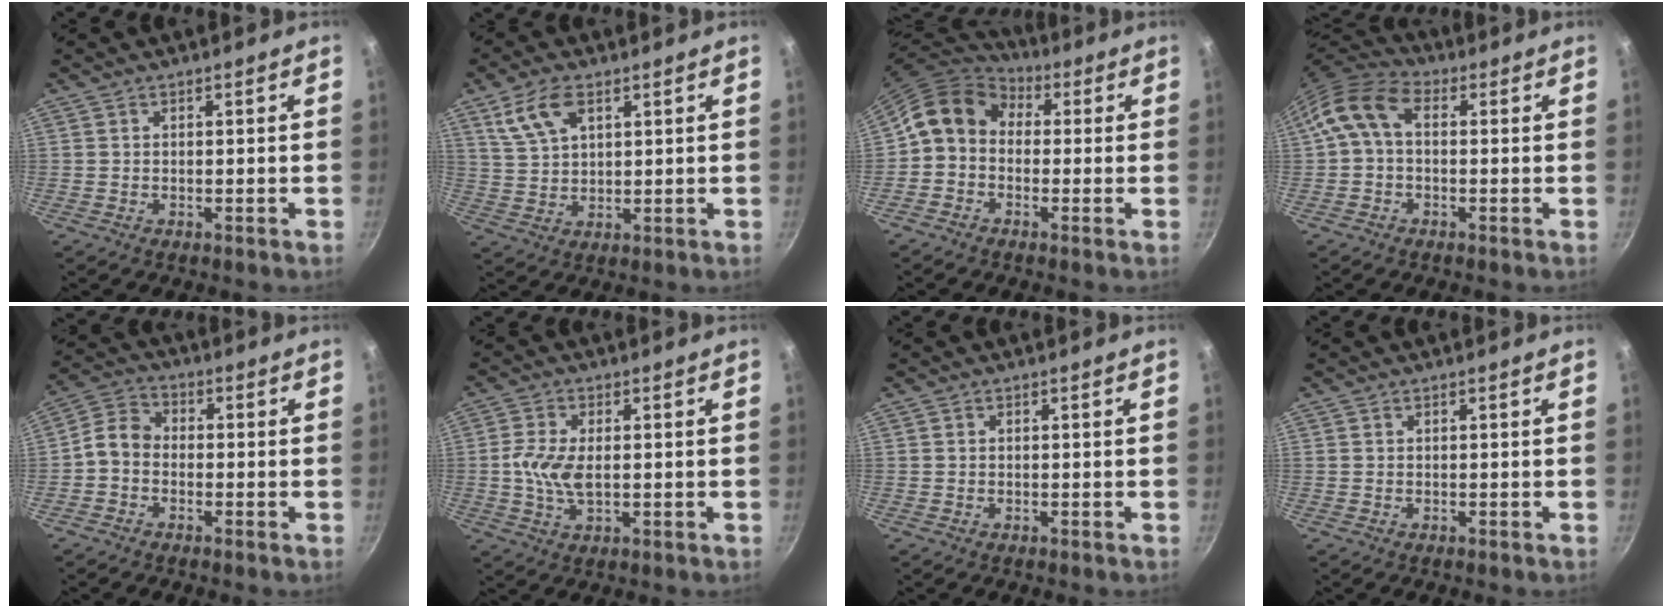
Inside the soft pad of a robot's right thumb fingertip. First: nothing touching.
{"total": 8.0, "force": [4.0, 4.2, 5.4], "torque": [-0.096, -0.006, 0.084]}
{"total": 11.1, "force": [0.3, 8.9, 6.5], "torque": [-0.104, 0.041, -0.020]}
{"total": 8.7, "force": [1.0, 5.8, 6.5], "torque": [-0.125, 0.027, -0.001]}
{"total": 5.3, "force": [-1.6, 4.1, 3.1], "torque": [-0.054, 0.030, -0.048]}
{"total": 6.8, "force": [-0.1, 3.6, 5.7], "torque": [-0.119, -0.001, -0.005]}
{"total": 0.0}
{"total": 0.0}